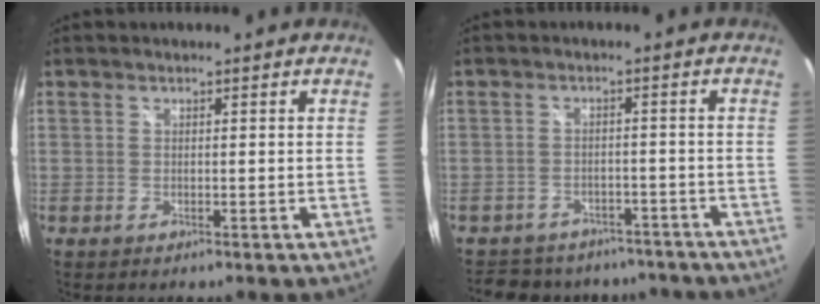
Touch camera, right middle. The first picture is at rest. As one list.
[{"total": 12.4, "force": [-10.4, 5.9, 3.4], "torque": [-0.079, 0.016, -0.131]}]